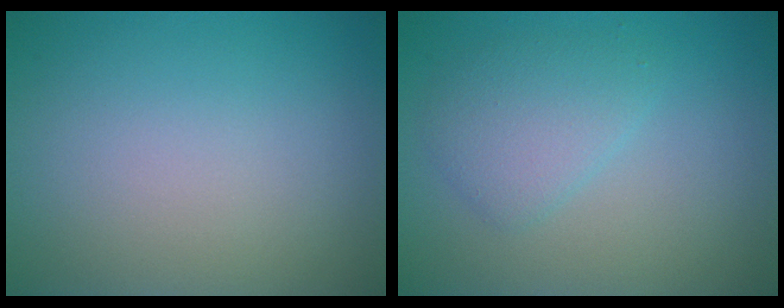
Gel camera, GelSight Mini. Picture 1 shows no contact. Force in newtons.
{"total": 2.7, "press": 2.7, "slide": 0.2}